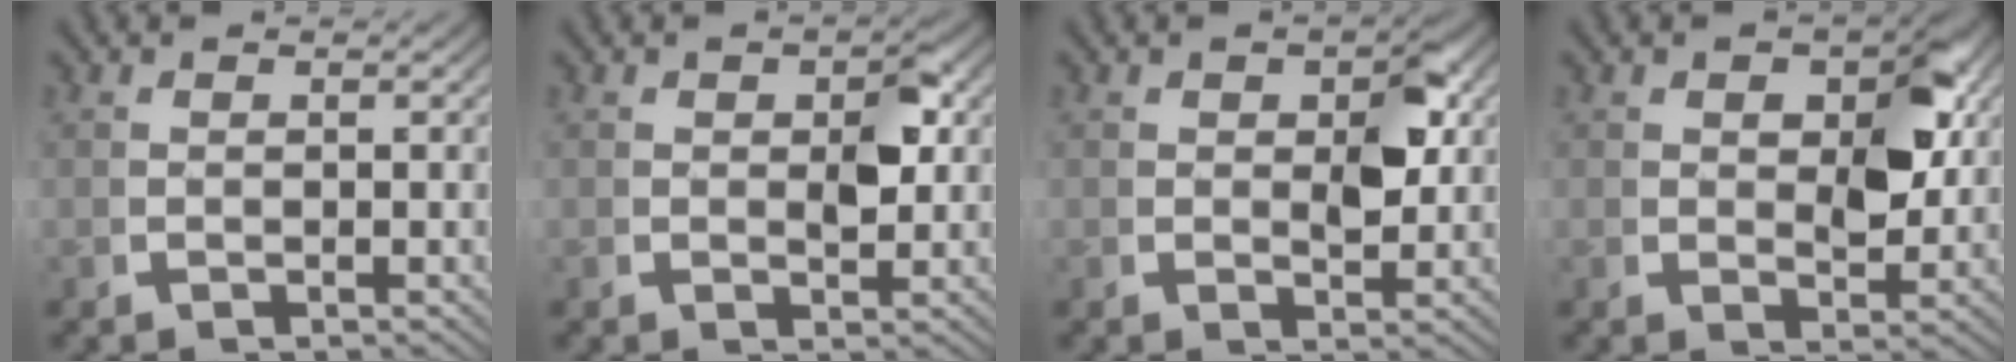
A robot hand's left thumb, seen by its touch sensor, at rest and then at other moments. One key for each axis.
{"total": 2.7, "fx": 0.8, "fy": 1.0, "fz": 2.4, "tx": -0.018, "ty": 0.010, "tz": 0.011}
{"total": 3.3, "fx": 1.1, "fy": 1.3, "fz": 2.8, "tx": -0.022, "ty": 0.009, "tz": 0.016}
{"total": 4.3, "fx": 1.5, "fy": 1.8, "fz": 3.6, "tx": -0.037, "ty": 0.004, "tz": 0.023}